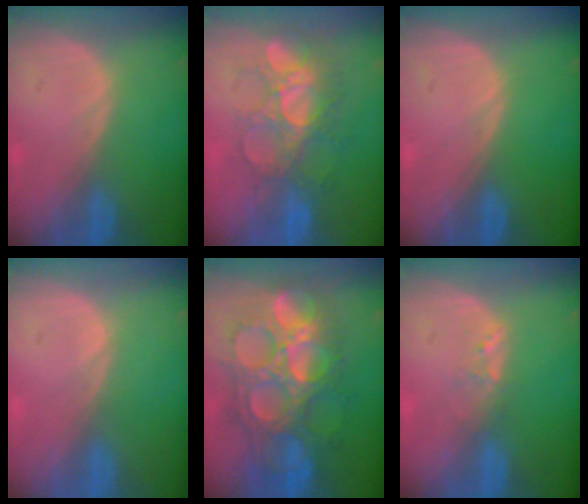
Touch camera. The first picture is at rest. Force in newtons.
{"total": 9.3, "press": 8.5, "slide": 3.8}
{"total": 0.0}
{"total": 0.6, "press": 0.1, "slide": 0.6}
{"total": 13.6, "press": 13.5, "slide": 1.5}
{"total": 1.6, "press": 1.5, "slide": 0.3}